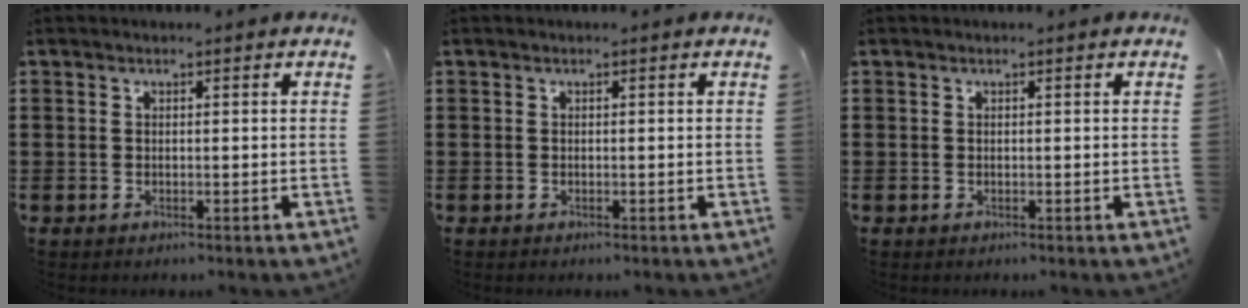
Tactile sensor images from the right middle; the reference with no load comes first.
{"total": 0.0}
{"total": 0.0}